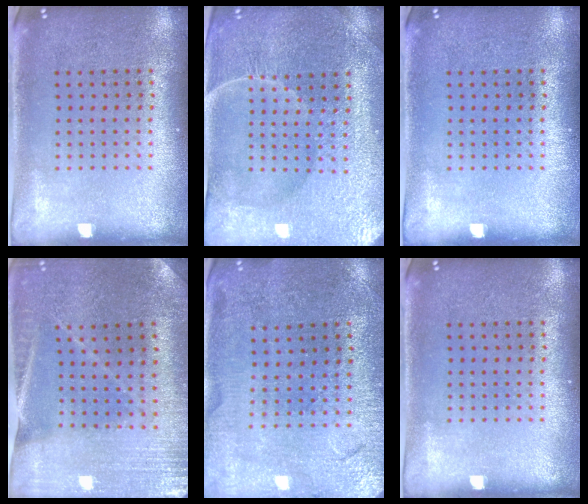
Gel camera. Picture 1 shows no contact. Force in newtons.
{"total": 4.4, "press": 4.3, "slide": 1.2}
{"total": 0.0}
{"total": 0.9, "press": 0.9, "slide": 0.1}
{"total": 1.0, "press": 0.9, "slide": 0.3}
{"total": 0.0}